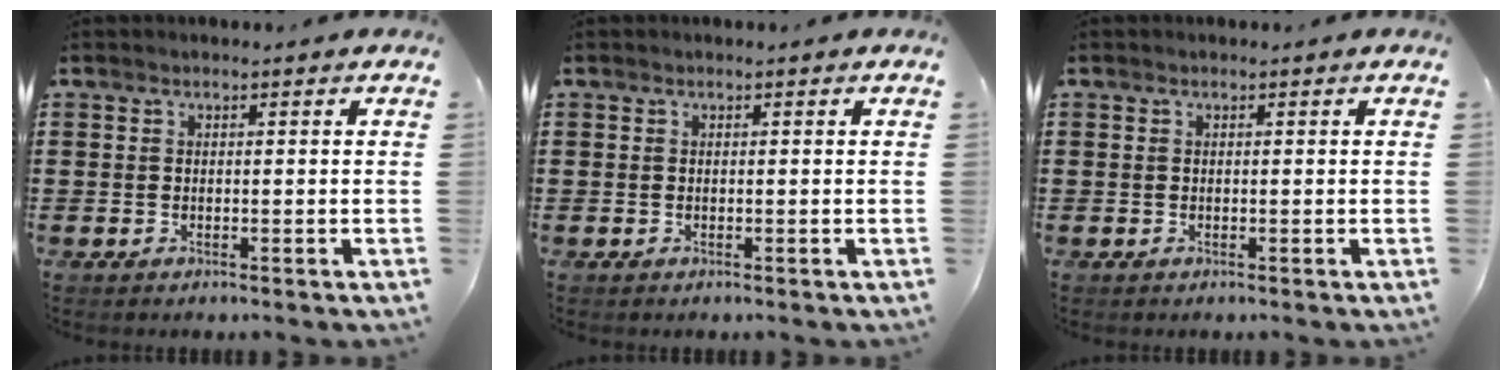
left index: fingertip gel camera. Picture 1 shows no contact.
{"total": 0.0}
{"total": 0.0}